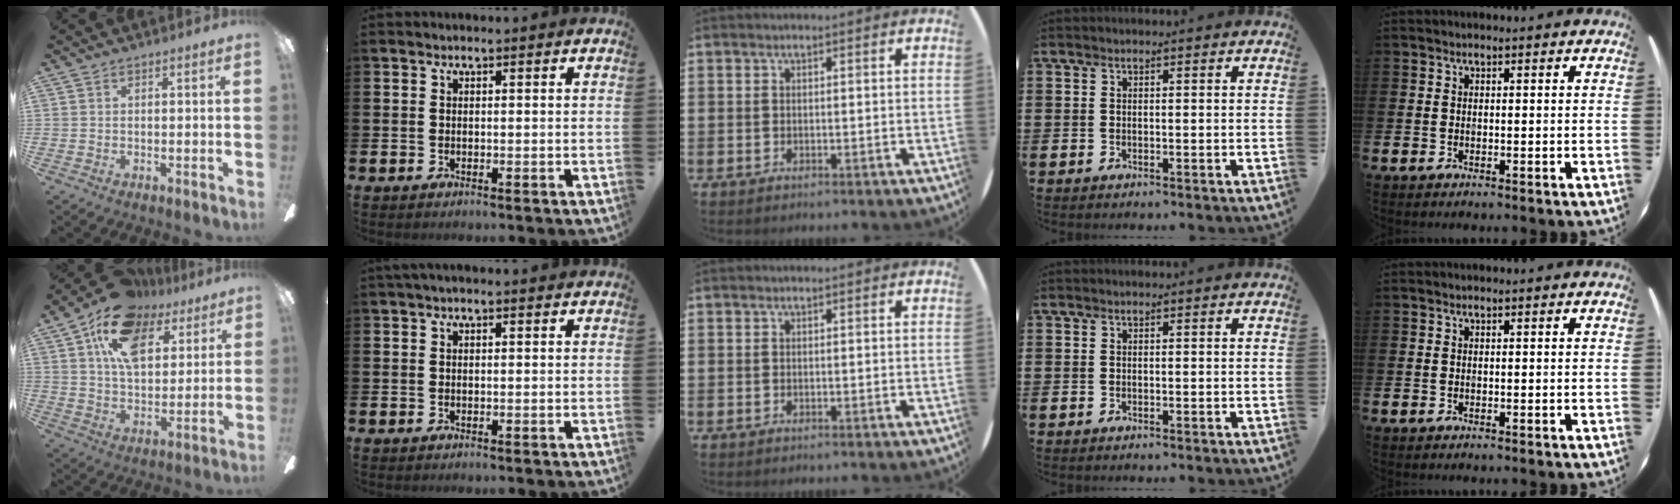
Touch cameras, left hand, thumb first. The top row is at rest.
{"thumb": {"total": 16.9, "force": [9.5, 9.7, 10.0], "torque": [-0.172, -0.027, 0.170]}, "index": {"total": 0.8, "force": [0.5, 0.1, 0.5], "torque": [-0.009, 0.002, 0.009]}}